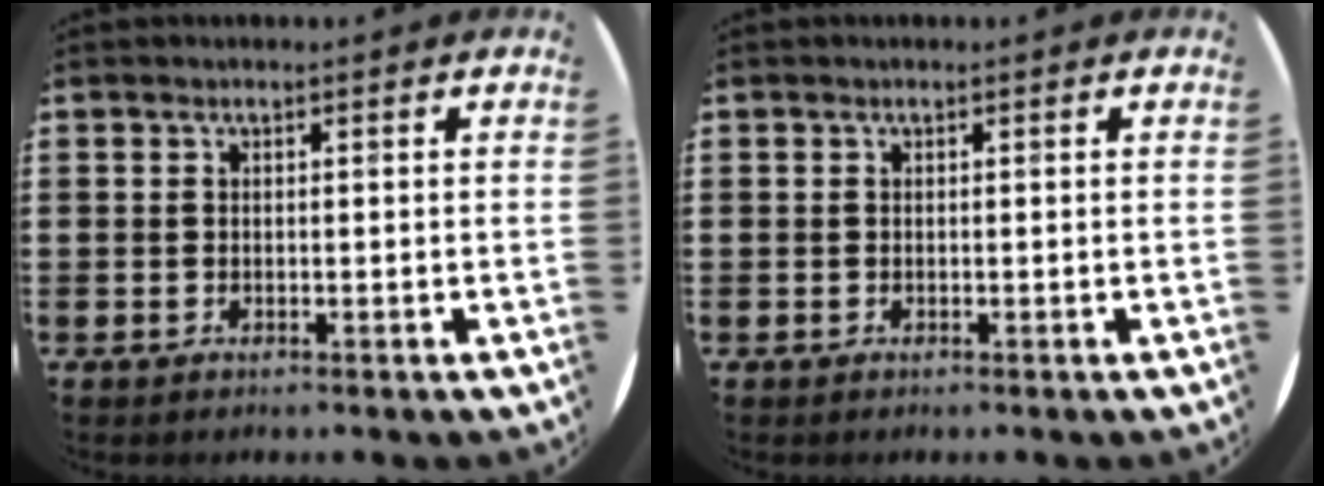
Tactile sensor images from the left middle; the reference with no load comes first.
{"total": 0.0}